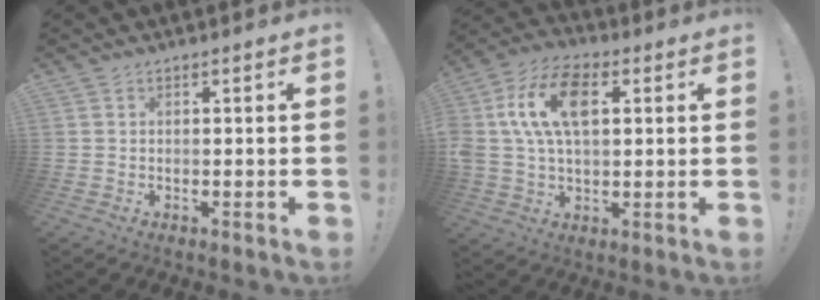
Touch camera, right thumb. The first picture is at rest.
{"total": 15.4, "force": [4.0, 9.2, 11.7], "torque": [-0.220, 0.009, 0.074]}